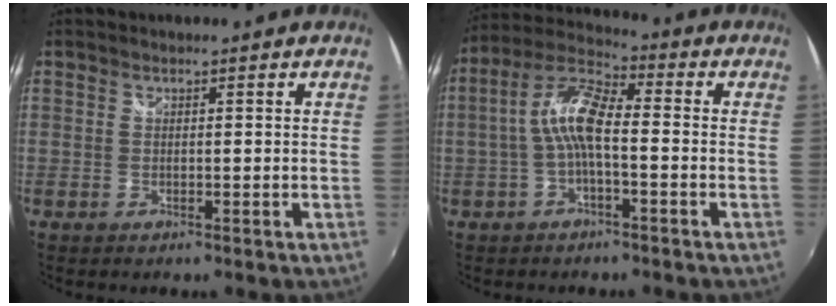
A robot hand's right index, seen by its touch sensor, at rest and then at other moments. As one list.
[{"total": 8.7, "force": [-1.3, 2.7, 8.1], "torque": [-0.180, 0.020, -0.027]}]